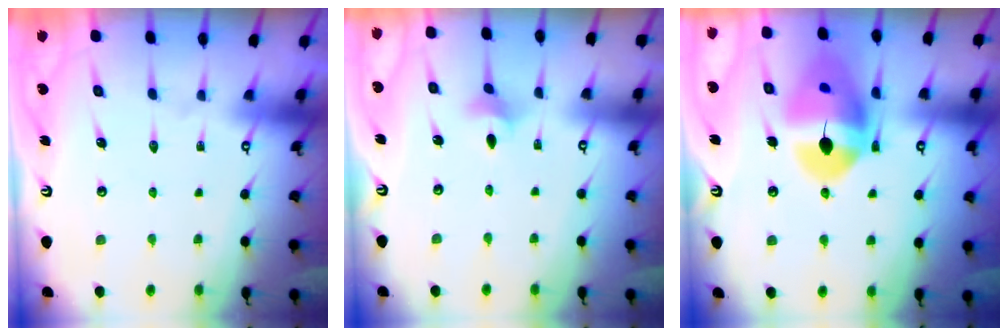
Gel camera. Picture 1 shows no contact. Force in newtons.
{"total": 2.8, "press": 2.8, "slide": 0.6}
{"total": 15.4, "press": 15.3, "slide": 1.7}